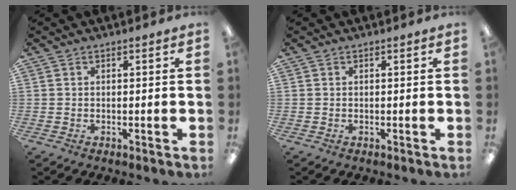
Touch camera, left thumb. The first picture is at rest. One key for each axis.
{"total": 0.0}